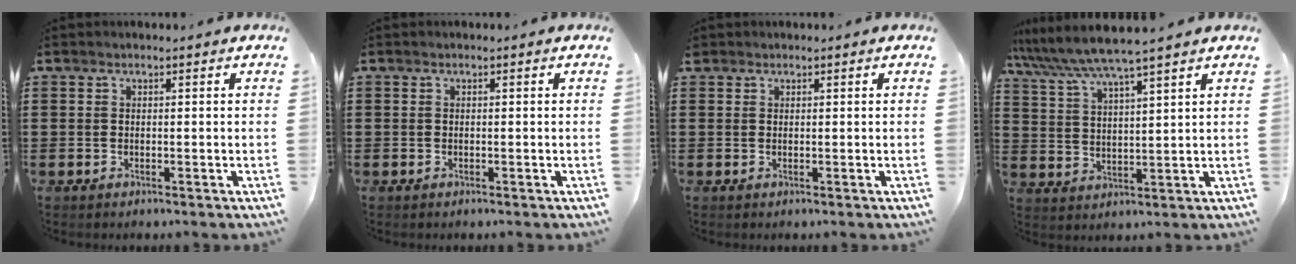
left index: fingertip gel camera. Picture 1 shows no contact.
{"total": 0.0}
{"total": 0.7, "force": [0.6, 0.4, 0.1], "torque": [-0.005, 0.003, 0.012]}
{"total": 5.7, "force": [5.1, -0.4, 2.7], "torque": [-0.071, -0.029, 0.085]}